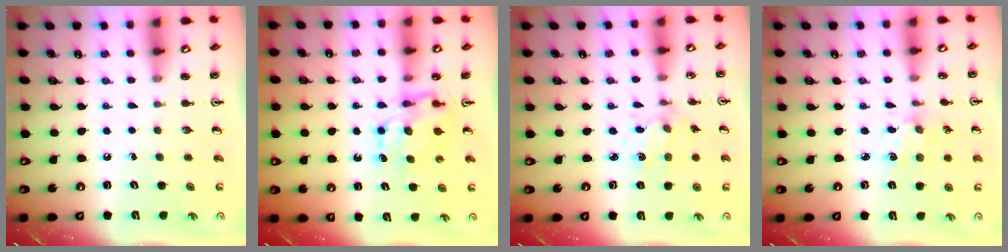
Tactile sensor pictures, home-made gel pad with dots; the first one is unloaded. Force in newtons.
{"total": 7.3, "press": 7.3, "slide": 0.3}
{"total": 2.0, "press": 2.0, "slide": 0.5}
{"total": 2.1, "press": 2.1, "slide": 0.4}